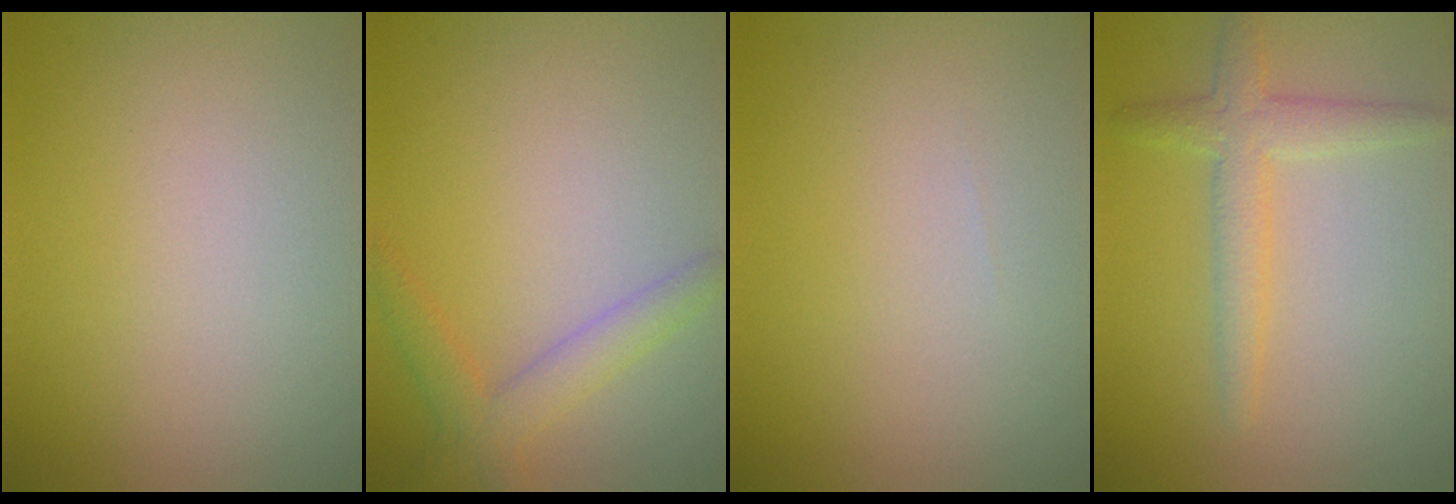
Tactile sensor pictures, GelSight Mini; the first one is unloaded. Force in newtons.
{"total": 2.7, "press": 2.7, "slide": 0.2}
{"total": 0.0}
{"total": 2.8, "press": 2.8, "slide": 0.1}